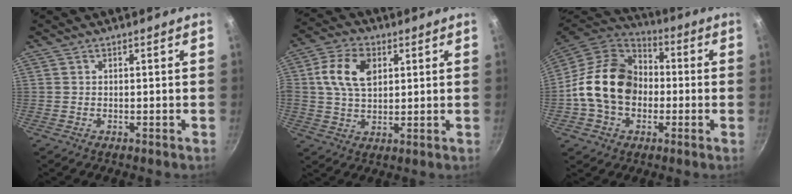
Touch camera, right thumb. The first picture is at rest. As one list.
[{"total": 10.3, "force": [2.6, 6.7, 7.4], "torque": [-0.131, 0.008, 0.040]}, {"total": 18.3, "force": [-1.3, 14.2, 11.5], "torque": [-0.176, 0.040, -0.034]}]